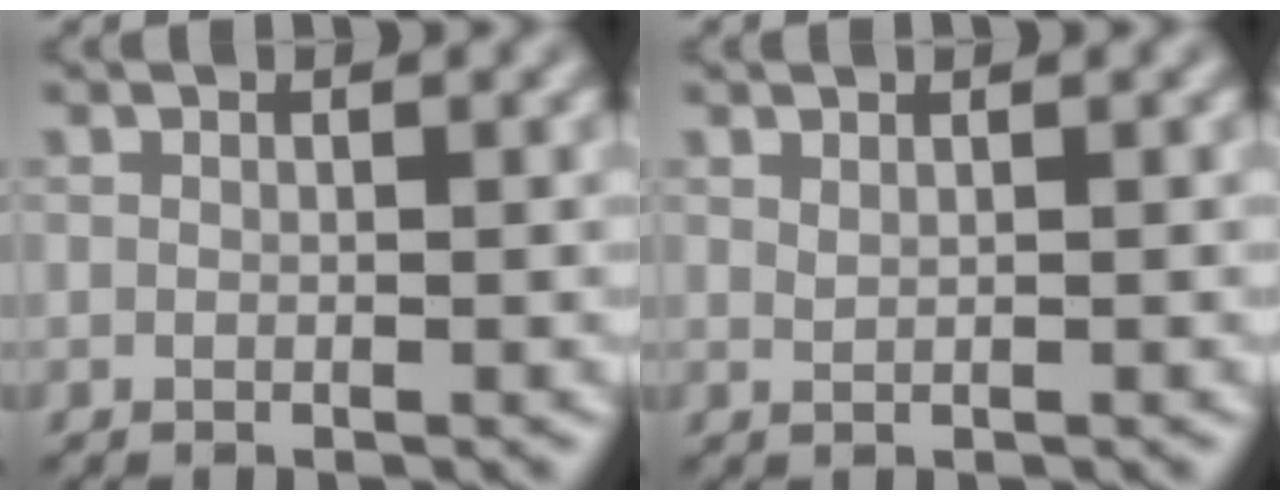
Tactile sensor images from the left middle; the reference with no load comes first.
{"total": 0.7, "force": [0.5, 0.3, 0.4], "torque": [-0.006, -0.001, 0.002]}